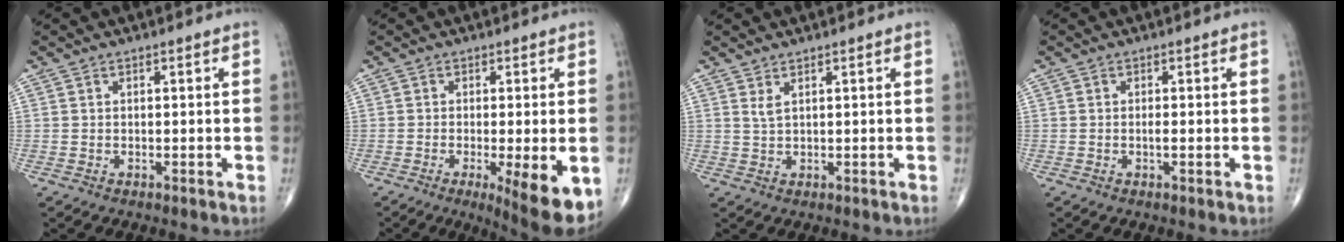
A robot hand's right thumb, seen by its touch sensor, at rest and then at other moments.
{"total": 10.0, "force": [-3.3, 2.1, 9.2], "torque": [-0.126, -0.023, -0.046]}
{"total": 1.5, "force": [0.9, 0.3, 1.1], "torque": [-0.027, -0.003, 0.023]}
{"total": 0.9, "force": [-0.2, 0.2, 0.8], "torque": [-0.015, -0.001, -0.004]}